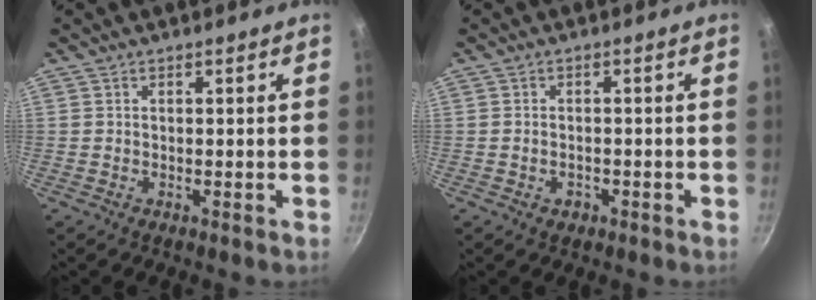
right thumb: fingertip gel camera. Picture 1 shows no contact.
{"total": 1.9, "force": [-0.9, 1.4, 1.0], "torque": [-0.015, 0.005, -0.010]}